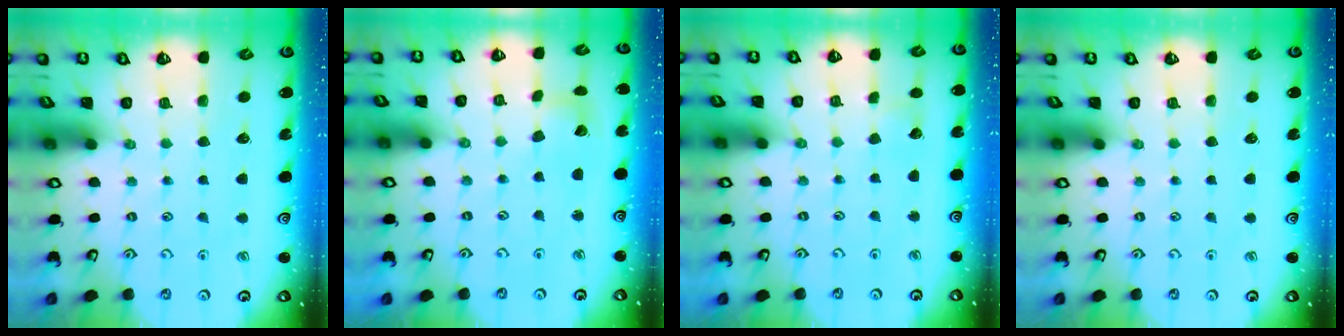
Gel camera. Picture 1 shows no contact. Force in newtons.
{"total": 5.3, "press": 5.2, "slide": 0.6}
{"total": 2.8, "press": 2.7, "slide": 0.3}
{"total": 0.0}